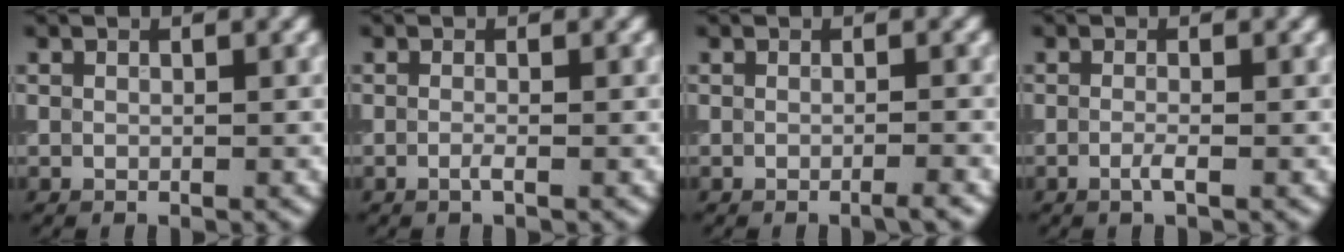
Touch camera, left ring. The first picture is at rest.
{"total": 0.7, "force": [-0.3, 0.1, 0.7], "torque": [-0.015, -0.006, -0.007]}
{"total": 1.2, "force": [-0.6, 0.2, 1.0], "torque": [-0.011, -0.003, -0.016]}
{"total": 1.1, "force": [-0.4, 0.2, 1.0], "torque": [-0.020, -0.005, -0.010]}